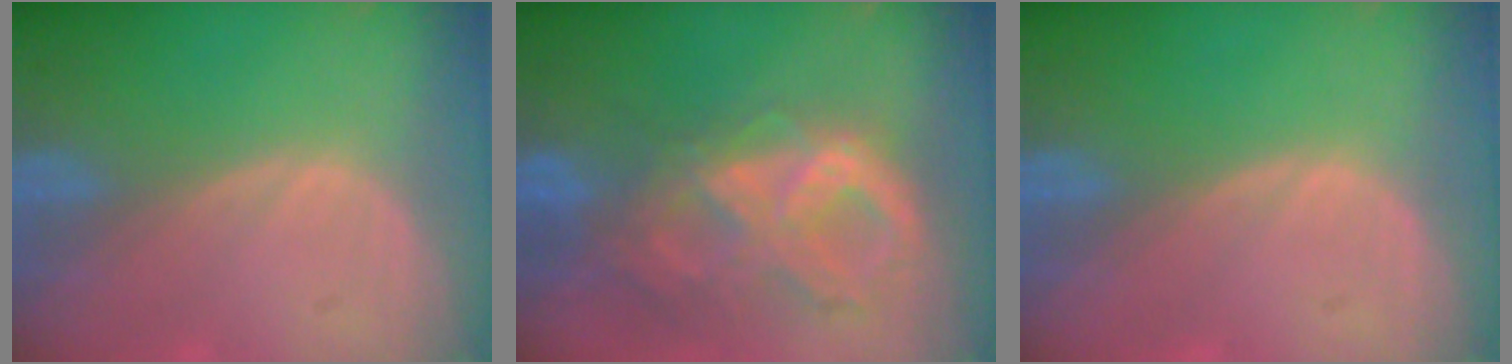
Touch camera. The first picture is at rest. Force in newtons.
{"total": 10.6, "press": 8.9, "slide": 5.7}
{"total": 0.0}